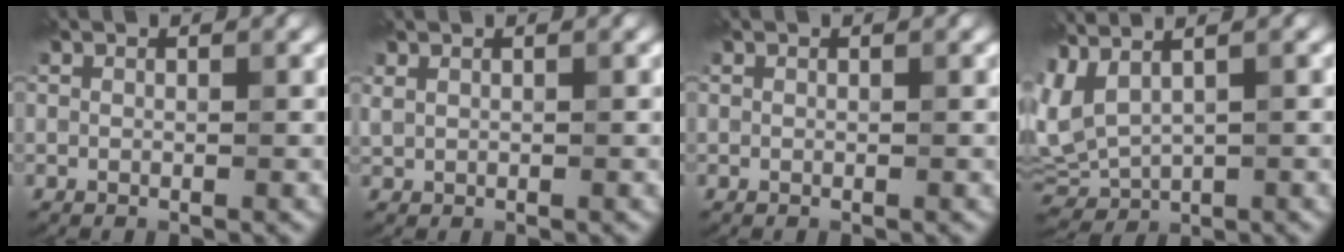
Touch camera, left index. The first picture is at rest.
{"total": 0.8, "force": [0.5, 0.4, 0.6], "torque": [-0.012, 0.004, 0.011]}
{"total": 0.0}
{"total": 5.5, "force": [1.7, 2.5, 4.6], "torque": [-0.123, 0.001, 0.041]}